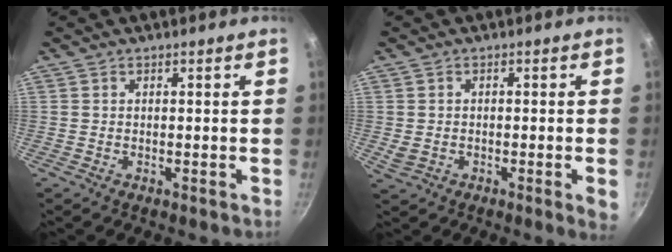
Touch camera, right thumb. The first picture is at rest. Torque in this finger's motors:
{"motor_torque": [2.07, 2.22, 1.19, -1.46, 0.46]}